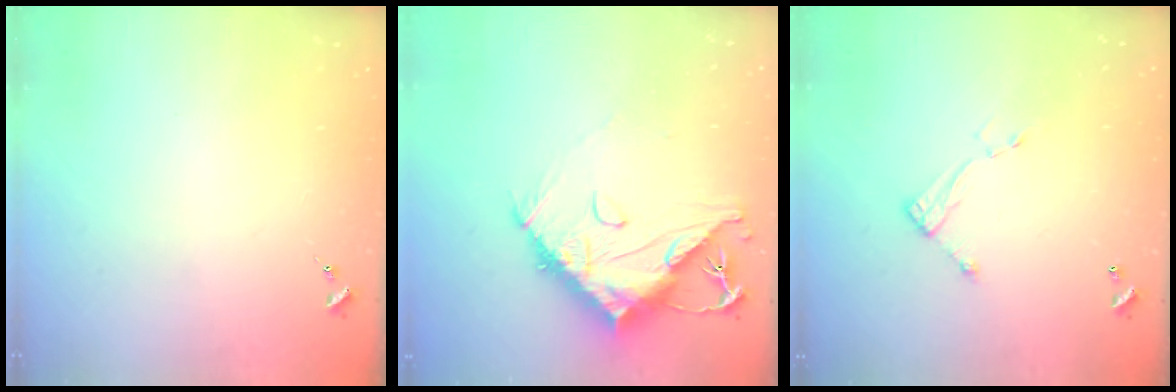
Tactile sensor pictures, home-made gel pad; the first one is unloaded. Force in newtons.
{"total": 15.7, "press": 15.6, "slide": 1.4}
{"total": 4.7, "press": 4.6, "slide": 0.4}